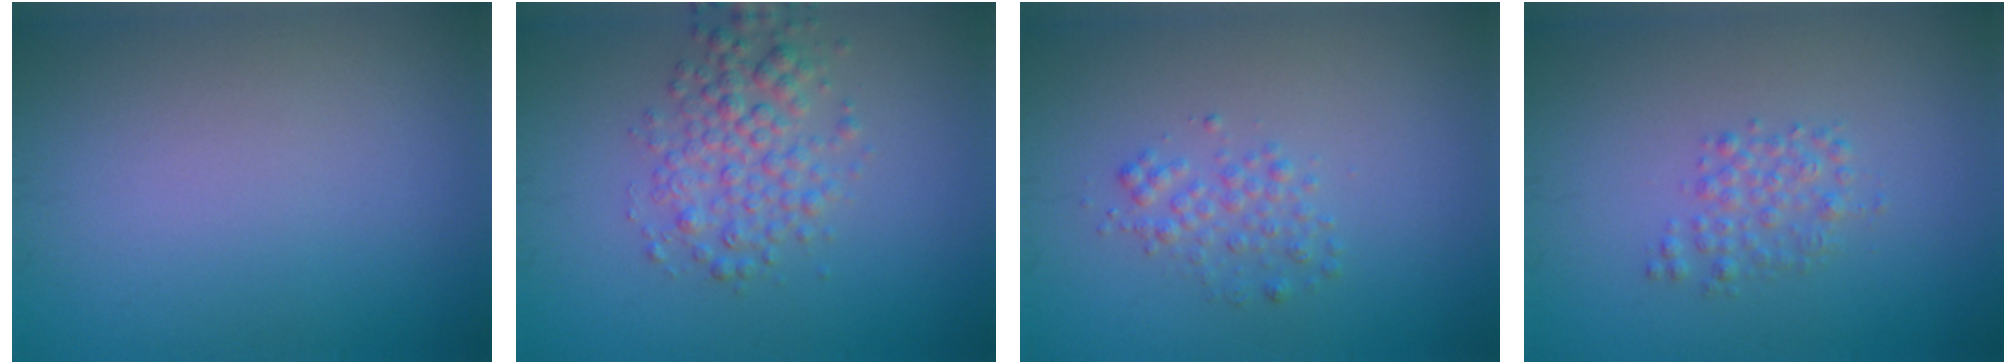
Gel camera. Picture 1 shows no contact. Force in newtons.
{"total": 3.6, "press": 3.6, "slide": 0.1}
{"total": 1.7, "press": 1.7, "slide": 0.0}
{"total": 1.8, "press": 1.8, "slide": 0.0}